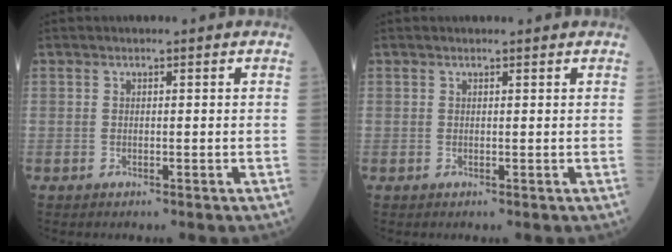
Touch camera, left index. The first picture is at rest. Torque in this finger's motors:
{"motor_torque": [-0.04, -0.23, -0.06, 0.00]}